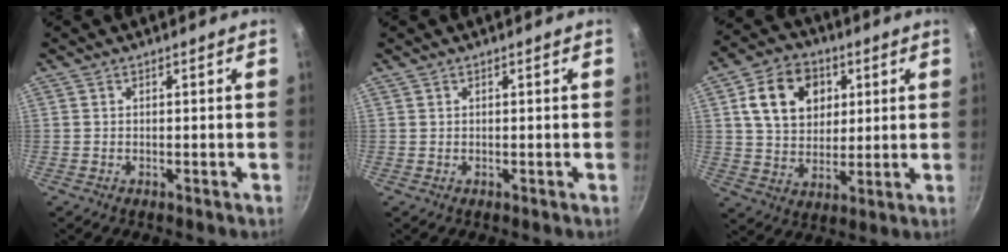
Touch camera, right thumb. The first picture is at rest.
{"total": 0.0}
{"total": 13.9, "force": [4.3, 10.7, 7.8], "torque": [-0.107, -0.002, 0.070]}